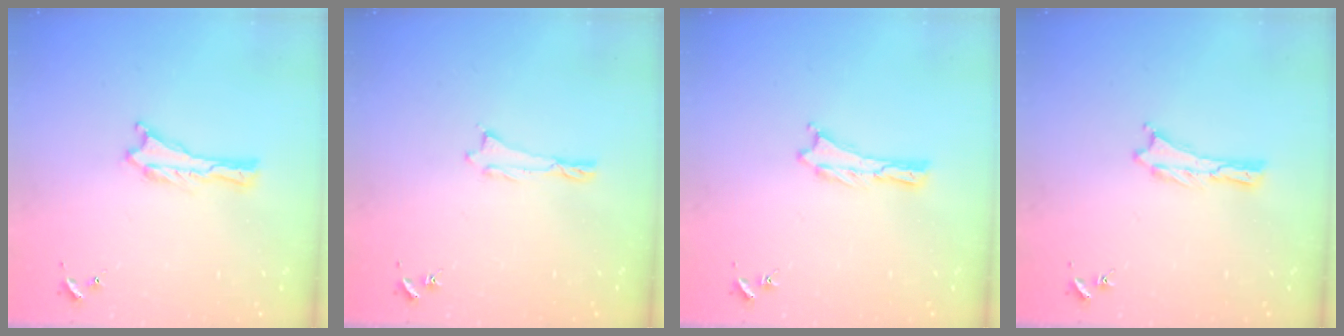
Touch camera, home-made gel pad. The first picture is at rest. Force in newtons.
{"total": 0.0}
{"total": 0.0}
{"total": 0.0}